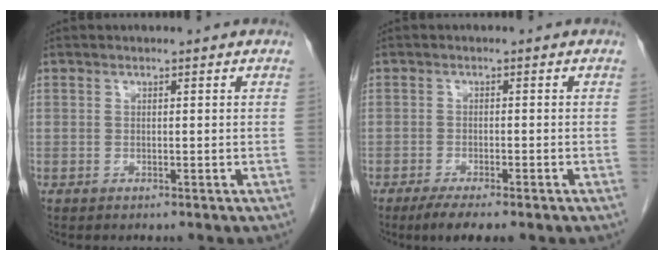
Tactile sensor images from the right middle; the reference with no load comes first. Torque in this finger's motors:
{"motor_torque": [0.93, -0.54, 0.16, 0.06]}